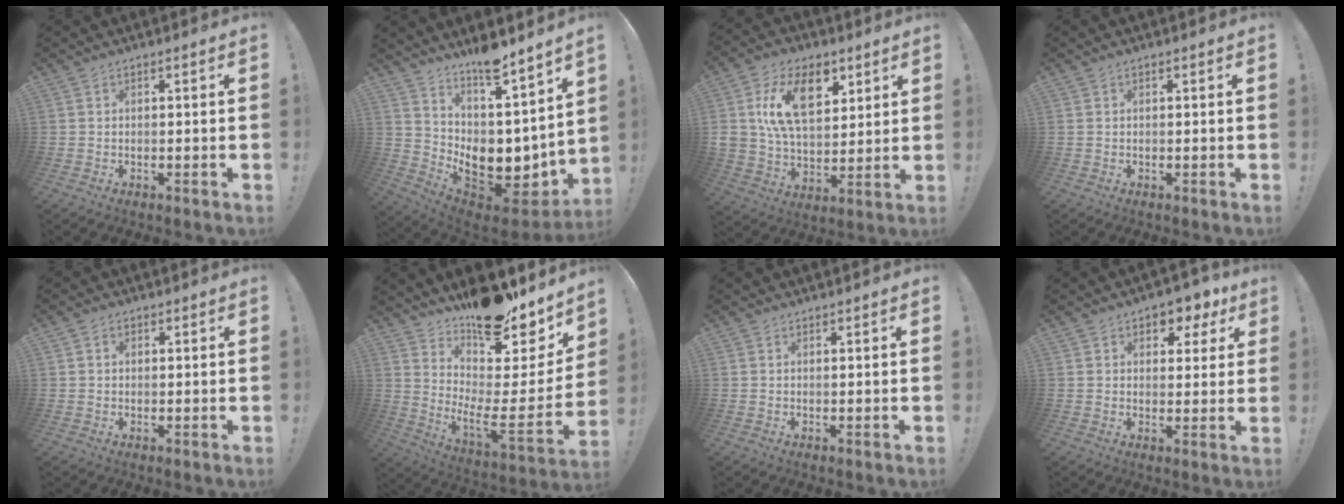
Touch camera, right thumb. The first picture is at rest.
{"total": 10.5, "force": [3.8, 6.6, 7.3], "torque": [-0.093, -0.066, 0.078]}
{"total": 18.1, "force": [7.4, 12.0, 11.4], "torque": [-0.185, -0.028, 0.135]}
{"total": 0.0}
{"total": 0.9, "force": [0.2, 0.9, 0.2], "torque": [-0.001, 0.002, 0.002]}
{"total": 18.3, "force": [13.6, 4.9, 11.3], "torque": [-0.158, -0.121, 0.225]}
{"total": 0.0}
{"total": 5.5, "force": [2.9, 4.0, 2.5], "torque": [-0.022, -0.018, 0.051]}